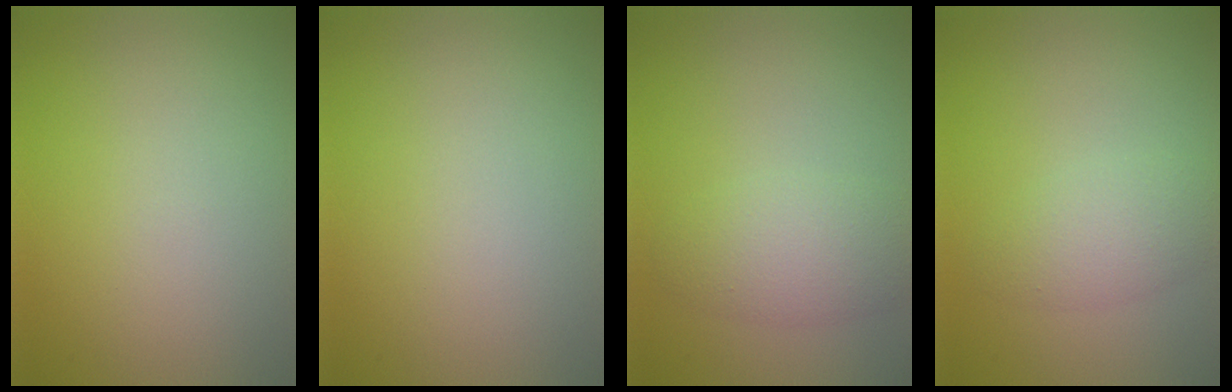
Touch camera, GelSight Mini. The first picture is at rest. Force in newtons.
{"total": 0.0}
{"total": 3.5, "press": 3.5, "slide": 0.1}
{"total": 2.7, "press": 2.7, "slide": 0.1}